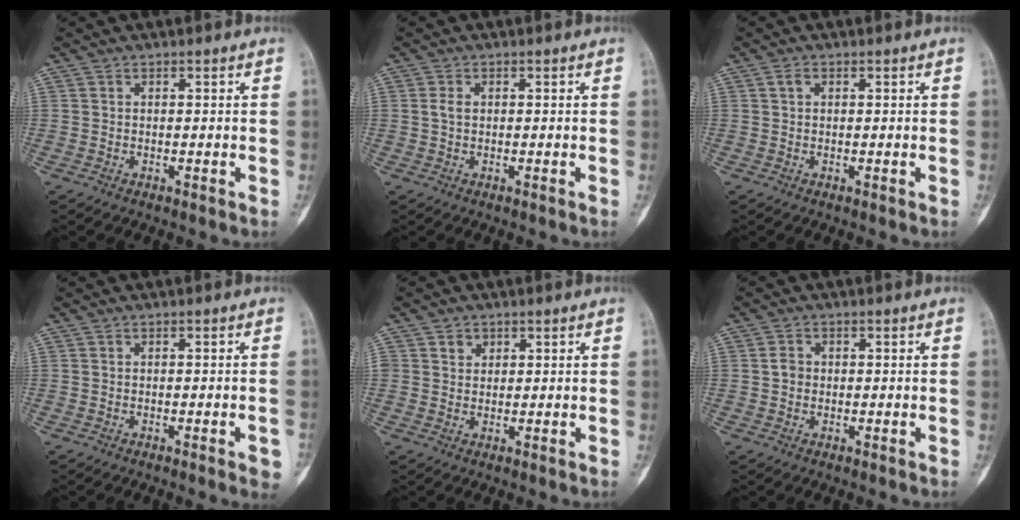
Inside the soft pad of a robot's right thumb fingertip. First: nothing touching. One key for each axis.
{"total": 1.4, "fx": 0.1, "fy": 0.9, "fz": 1.1, "tx": -0.025, "ty": 0.004, "tz": 0.002}
{"total": 1.0, "fx": 0.3, "fy": 0.7, "fz": 0.7, "tx": -0.013, "ty": 0.004, "tz": 0.005}
{"total": 3.0, "fx": -1.3, "fy": 0.6, "fz": 2.6, "tx": -0.031, "ty": 0.004, "tz": -0.013}
{"total": 2.1, "fx": 1.0, "fy": 1.8, "fz": 0.5, "tx": 0.008, "ty": -0.004, "tz": 0.012}
{"total": 1.9, "fx": -0.1, "fy": 1.6, "fz": 0.9, "tx": -0.009, "ty": 0.005, "tz": -0.003}